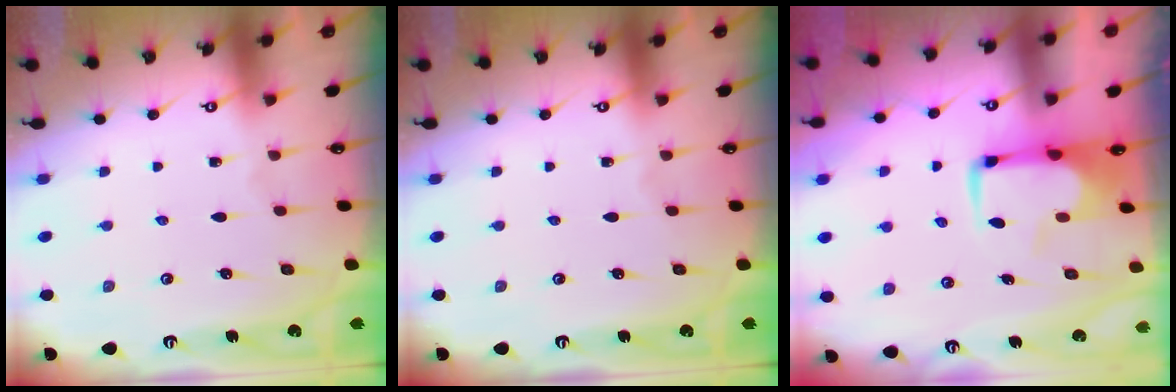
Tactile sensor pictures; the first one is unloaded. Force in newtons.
{"total": 0.0}
{"total": 0.8, "press": 0.5, "slide": 0.6}